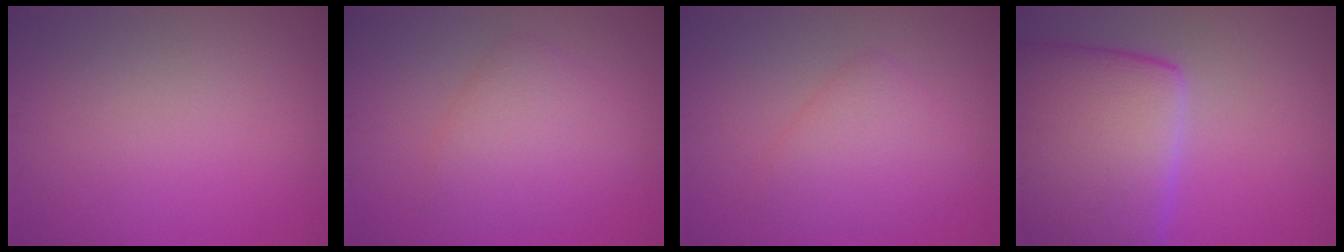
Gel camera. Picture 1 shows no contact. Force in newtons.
{"total": 3.9, "press": 3.9, "slide": 0.2}
{"total": 3.3, "press": 3.3, "slide": 0.1}
{"total": 13.0, "press": 13.0, "slide": 0.8}